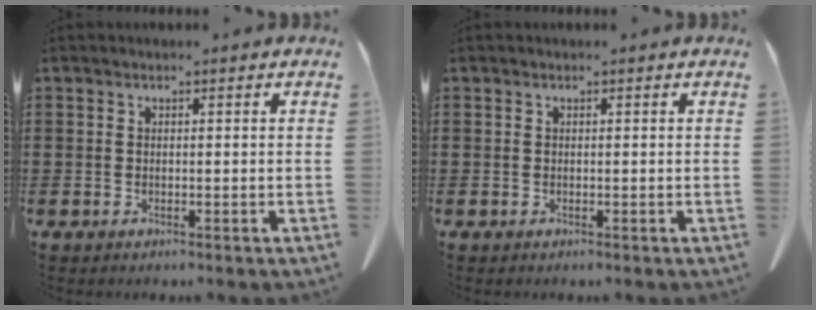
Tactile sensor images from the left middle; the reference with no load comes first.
{"total": 0.0}